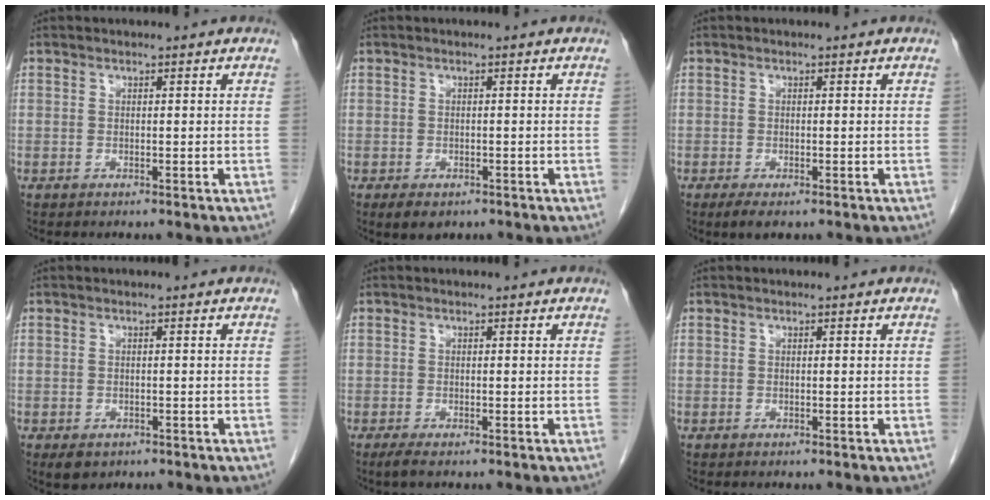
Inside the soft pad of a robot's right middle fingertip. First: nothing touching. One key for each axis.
{"total": 3.4, "fx": -2.2, "fy": 1.9, "fz": 1.6, "tx": -0.021, "ty": -0.002, "tz": -0.027}
{"total": 2.5, "fx": -1.6, "fy": 0.9, "fz": 1.7, "tx": -0.030, "ty": -0.005, "tz": -0.022}
{"total": 2.4, "fx": -1.4, "fy": 1.6, "fz": 1.1, "tx": -0.015, "ty": -0.001, "tz": -0.012}
{"total": 1.3, "fx": -0.9, "fy": 0.1, "fz": 0.9, "tx": -0.025, "ty": -0.005, "tz": -0.017}
{"total": 0.0}